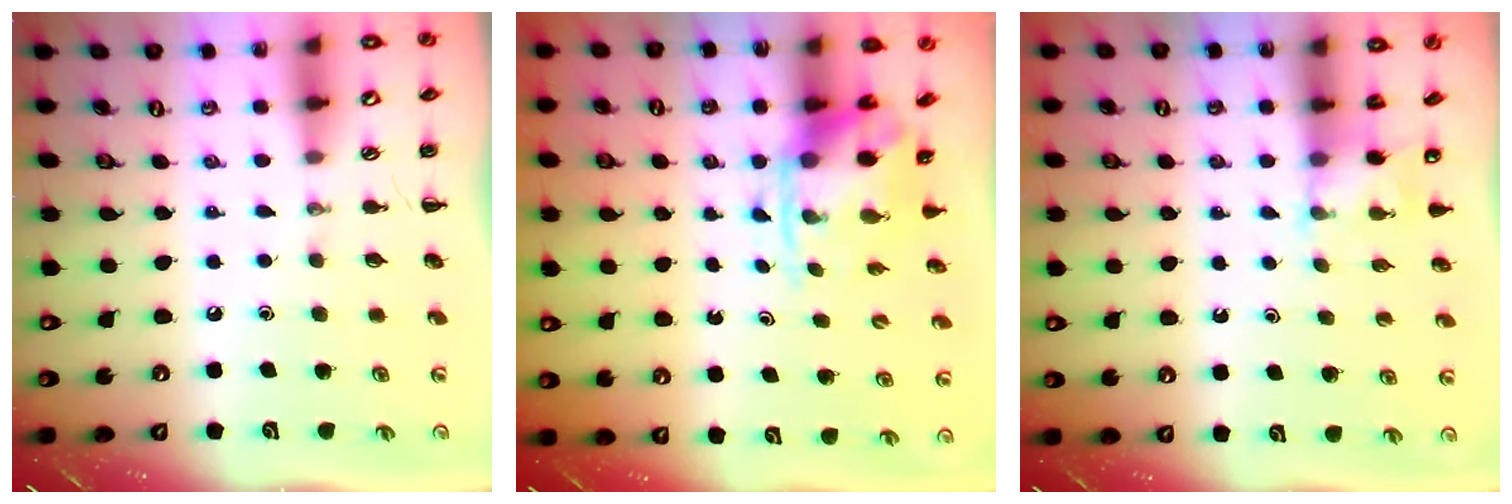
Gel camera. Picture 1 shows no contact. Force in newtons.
{"total": 3.6, "press": 3.5, "slide": 0.8}
{"total": 3.6, "press": 3.5, "slide": 0.9}